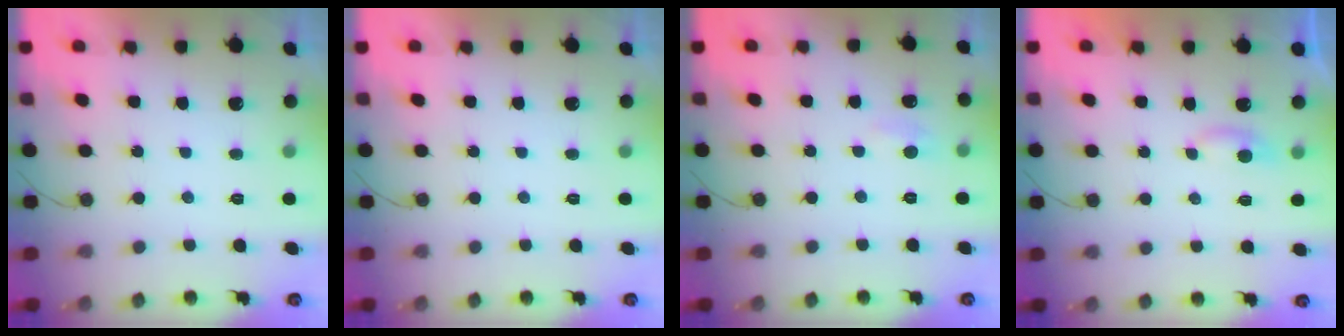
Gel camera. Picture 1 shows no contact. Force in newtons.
{"total": 0.0}
{"total": 5.5, "press": 5.4, "slide": 0.9}
{"total": 3.1, "press": 3.1, "slide": 0.5}